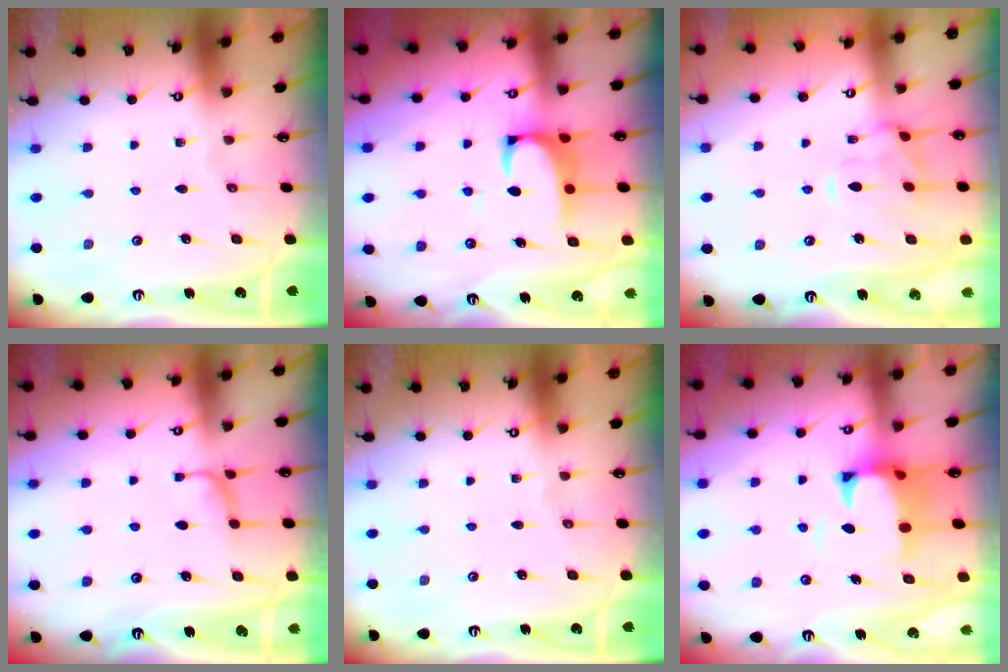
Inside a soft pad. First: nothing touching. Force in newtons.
{"total": 2.4, "press": 2.2, "slide": 0.9}
{"total": 4.2, "press": 3.9, "slide": 1.4}
{"total": 1.6, "press": 1.3, "slide": 0.8}
{"total": 0.0}
{"total": 2.6, "press": 2.4, "slide": 1.1}